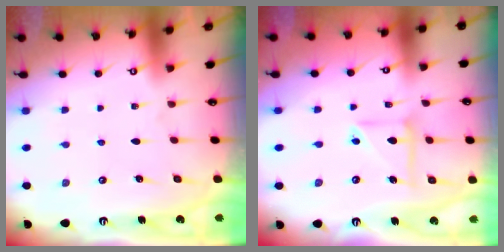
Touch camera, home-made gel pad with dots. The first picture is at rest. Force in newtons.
{"total": 10.1, "press": 10.0, "slide": 1.1}